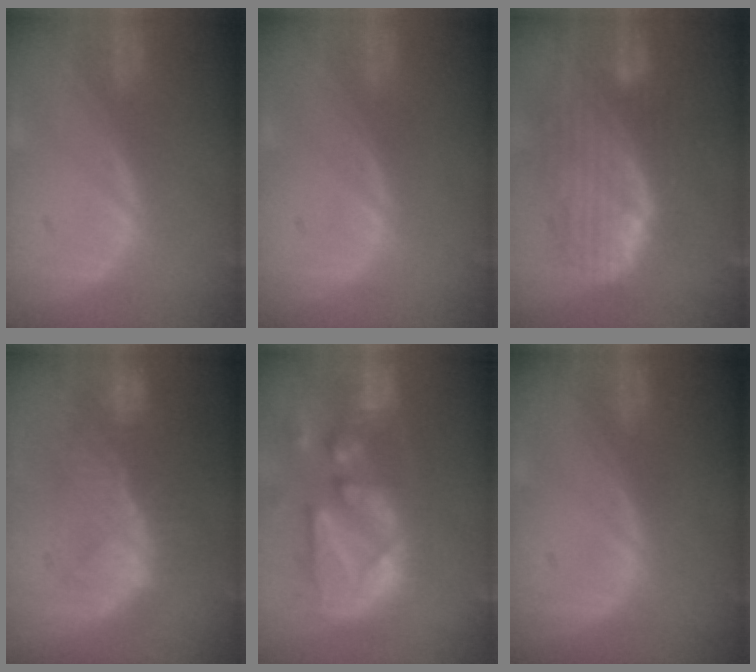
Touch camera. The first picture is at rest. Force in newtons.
{"total": 0.0}
{"total": 10.4, "press": 9.1, "slide": 5.2}
{"total": 10.0, "press": 9.0, "slide": 4.2}
{"total": 13.1, "press": 11.4, "slide": 6.5}
{"total": 0.0}